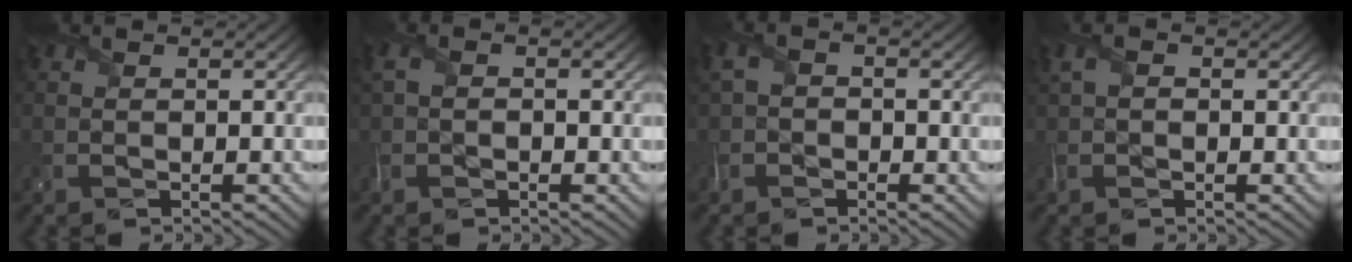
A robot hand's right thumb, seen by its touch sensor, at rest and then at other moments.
{"total": 2.6, "force": [0.1, 1.6, 2.1], "torque": [-0.057, 0.004, -0.003]}
{"total": 2.6, "force": [-0.6, 2.0, 1.7], "torque": [-0.051, 0.002, -0.020]}
{"total": 2.5, "force": [0.6, 1.5, 1.9], "torque": [-0.048, 0.005, 0.008]}